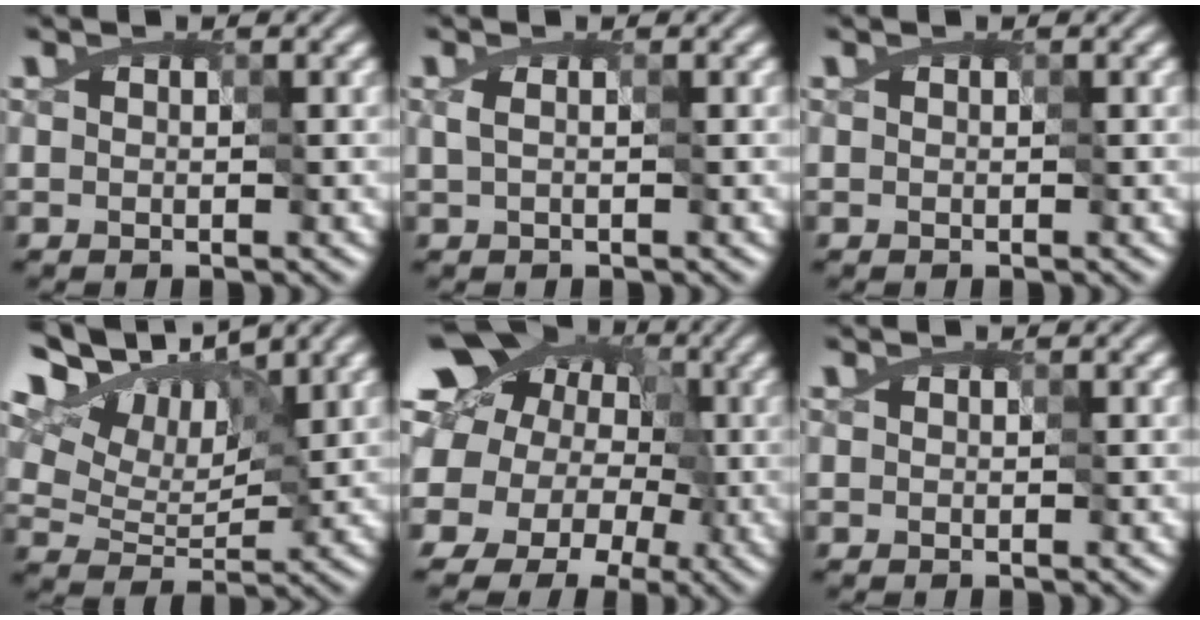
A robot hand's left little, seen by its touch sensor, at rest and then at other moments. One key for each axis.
{"total": 0.6, "fx": 0.0, "fy": 0.2, "fz": 0.5, "tx": -0.014, "ty": -0.002, "tz": 0.006}
{"total": 0.0}
{"total": 9.9, "fx": 6.0, "fy": 5.4, "fz": 5.7, "tx": -0.153, "ty": 0.035, "tz": 0.091}
{"total": 16.0, "fx": 1.1, "fy": 14.6, "fz": 6.4, "tx": -0.111, "ty": 0.029, "tz": -0.029}
{"total": 0.0}